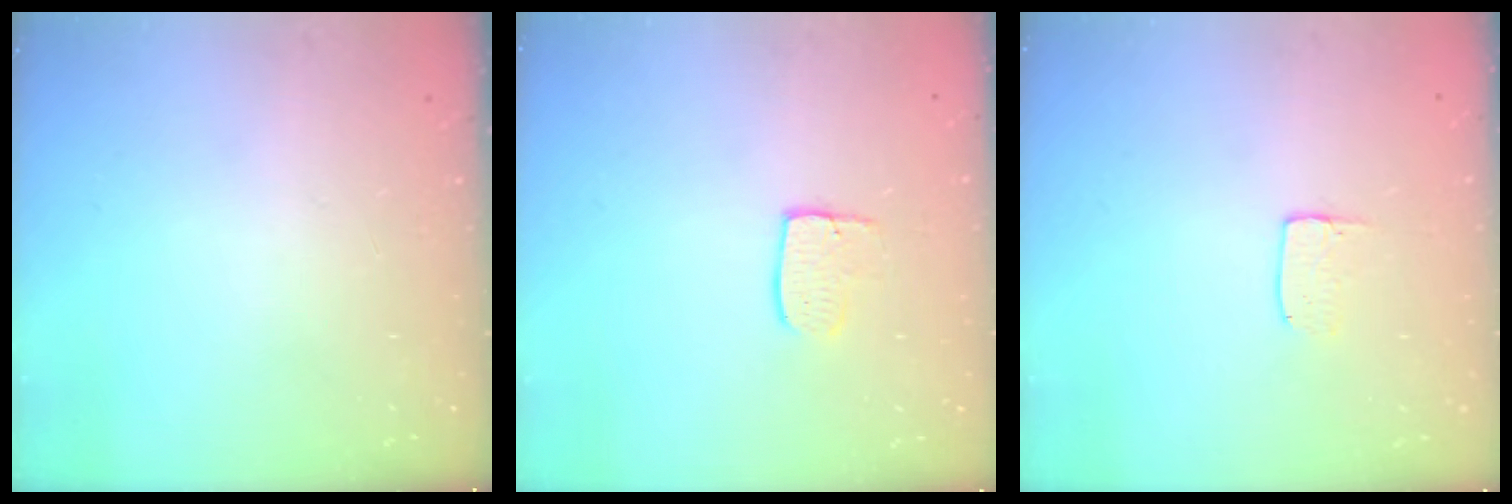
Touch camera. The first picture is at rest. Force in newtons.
{"total": 5.9, "press": 5.9, "slide": 0.3}
{"total": 4.1, "press": 4.1, "slide": 0.3}